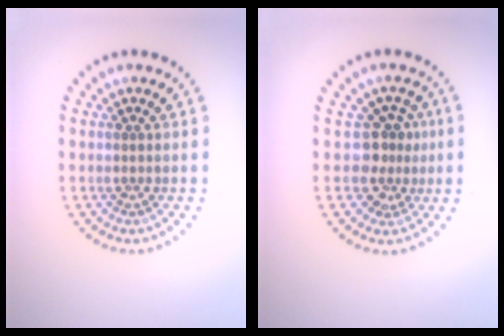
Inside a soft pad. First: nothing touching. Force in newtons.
{"total": 2.8, "press": 2.1, "slide": 1.8}